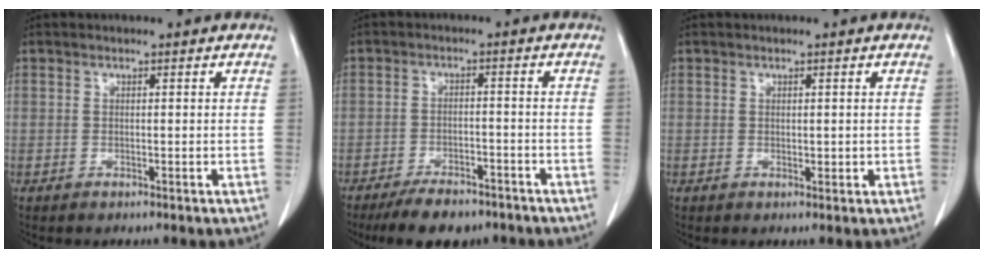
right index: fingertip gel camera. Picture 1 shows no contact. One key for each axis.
{"total": 8.0, "fx": -6.3, "fy": 3.2, "fz": 3.6, "tx": -0.051, "ty": -0.001, "tz": -0.099}
{"total": 1.1, "fx": 0.0, "fy": 0.6, "fz": 0.8, "tx": -0.009, "ty": -0.002, "tz": 0.002}